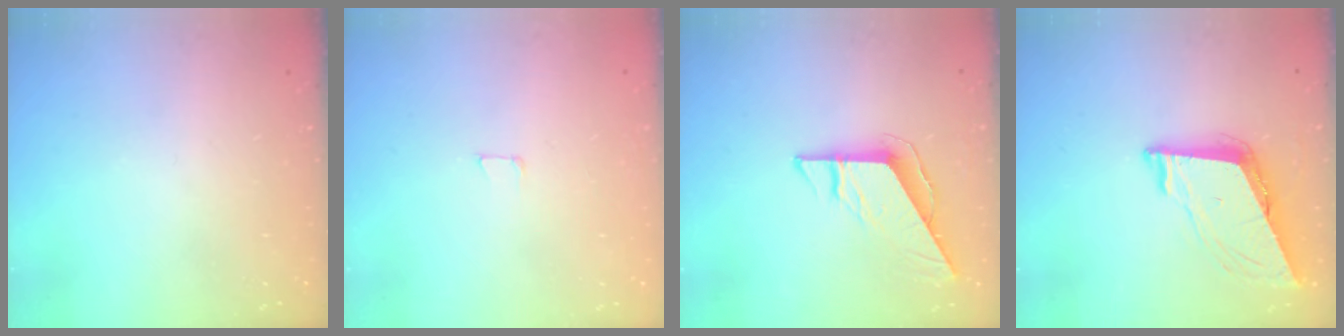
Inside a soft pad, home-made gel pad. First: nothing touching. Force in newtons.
{"total": 3.6, "press": 3.6, "slide": 0.2}
{"total": 8.1, "press": 8.1, "slide": 0.6}
{"total": 8.8, "press": 8.5, "slide": 2.5}